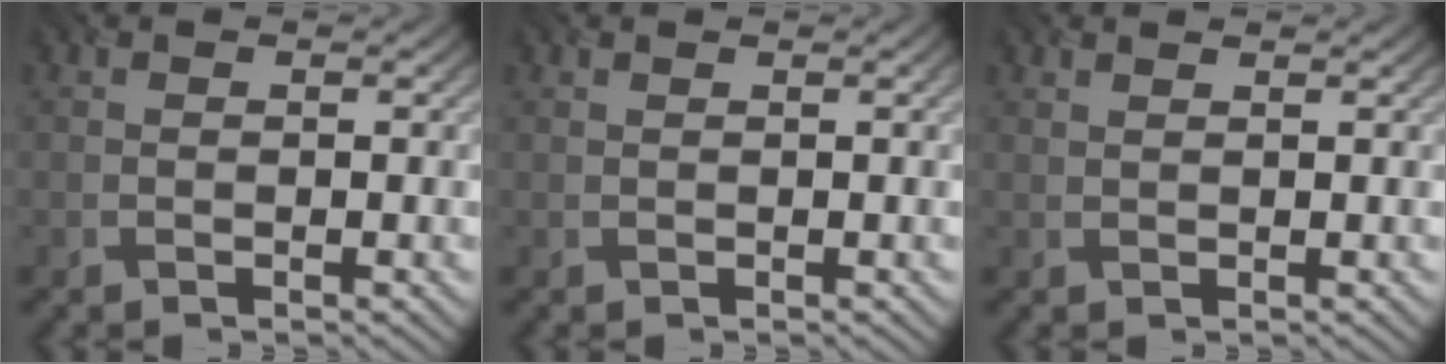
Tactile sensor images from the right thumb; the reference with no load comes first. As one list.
[{"total": 0.6, "force": [0.4, 0.0, 0.4], "torque": [-0.009, 0.005, 0.006]}, {"total": 0.9, "force": [0.9, 0.0, 0.3], "torque": [-0.011, 0.000, 0.015]}]